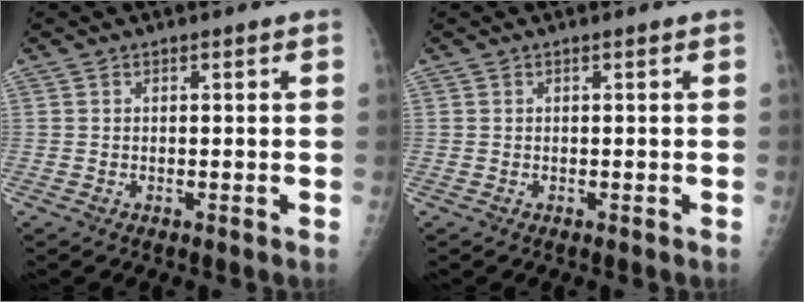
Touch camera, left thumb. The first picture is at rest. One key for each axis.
{"total": 0.0}